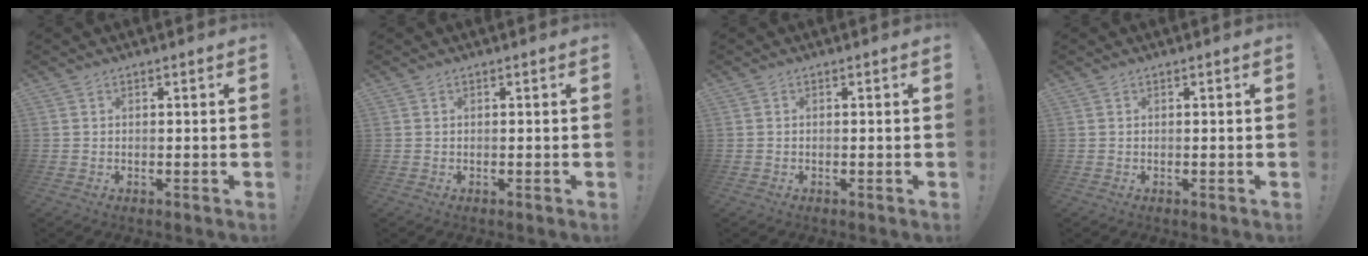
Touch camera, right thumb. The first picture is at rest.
{"total": 0.0}
{"total": 0.0}
{"total": 0.0}